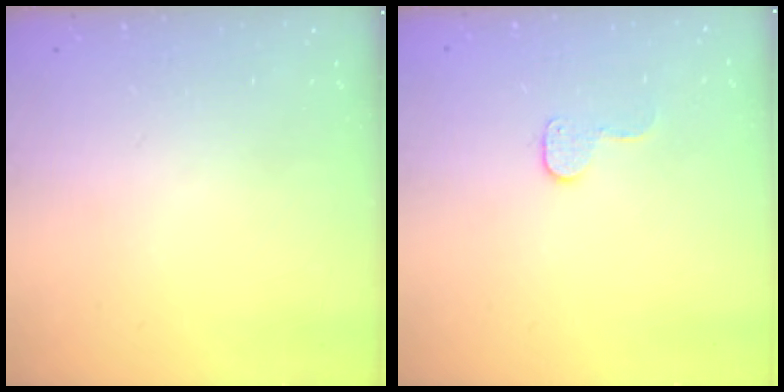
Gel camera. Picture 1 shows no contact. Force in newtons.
{"total": 6.4, "press": 6.4, "slide": 0.4}